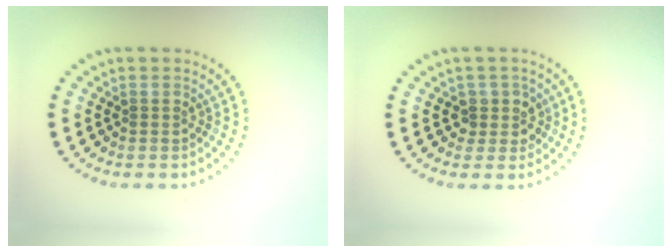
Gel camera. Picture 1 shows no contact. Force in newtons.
{"total": 2.1, "press": 1.7, "slide": 1.3}